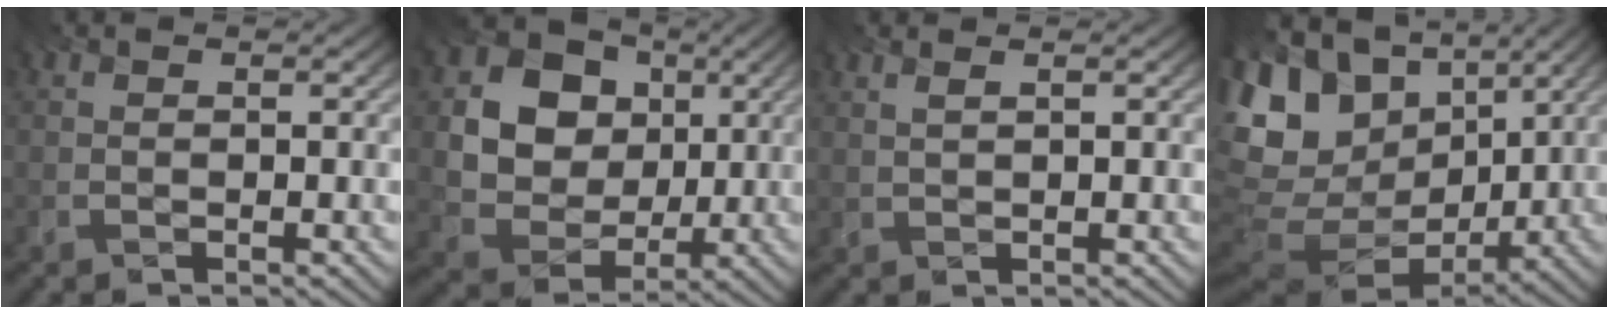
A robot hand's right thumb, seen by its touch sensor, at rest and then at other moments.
{"total": 14.6, "force": [3.1, 12.6, 6.7], "torque": [-0.201, 0.026, 0.081]}
{"total": 1.1, "force": [0.7, 0.2, 0.8], "torque": [-0.004, 0.001, 0.009]}
{"total": 17.1, "force": [3.3, 12.4, 11.3], "torque": [-0.237, 0.002, 0.078]}